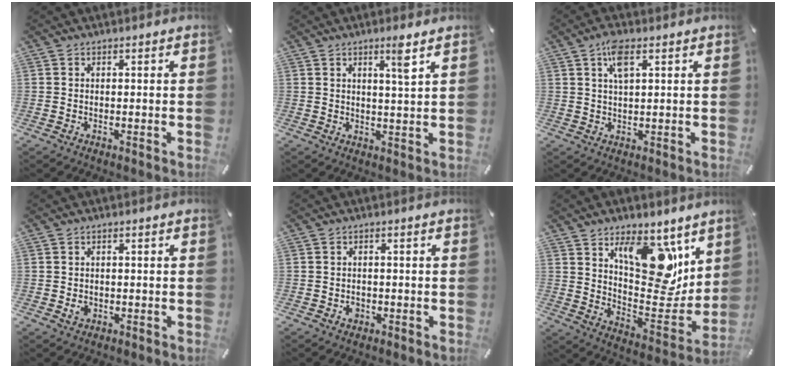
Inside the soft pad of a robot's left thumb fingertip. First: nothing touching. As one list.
[{"total": 4.7, "force": [2.6, 0.1, 3.9], "torque": [-0.066, -0.008, 0.039]}, {"total": 5.3, "force": [2.5, 2.0, 4.3], "torque": [-0.085, 0.004, 0.042]}, {"total": 1.7, "force": [-0.1, 1.3, 1.0], "torque": [-0.019, 0.004, -0.003]}, {"total": 1.9, "force": [-0.5, 1.6, 0.9], "torque": [-0.017, 0.004, -0.012]}, {"total": 16.7, "force": [11.0, 8.7, 9.1], "torque": [-0.111, -0.092, 0.194]}]